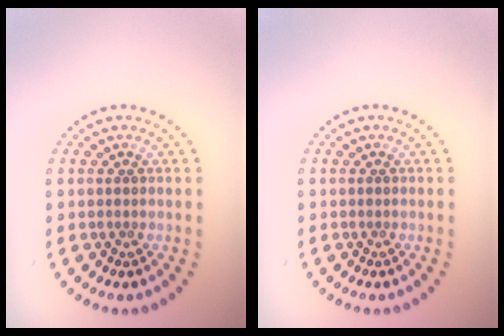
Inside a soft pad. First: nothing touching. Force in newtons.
{"total": 0.0}